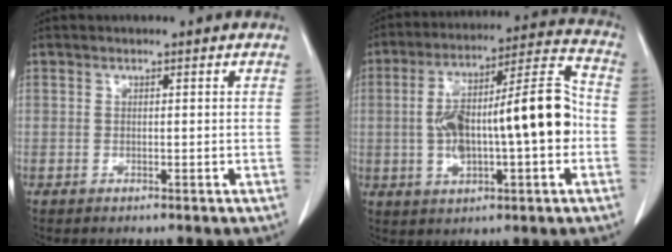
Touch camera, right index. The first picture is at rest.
{"total": 17.9, "force": [-1.5, 4.0, 17.4], "torque": [-0.293, 0.036, -0.019]}